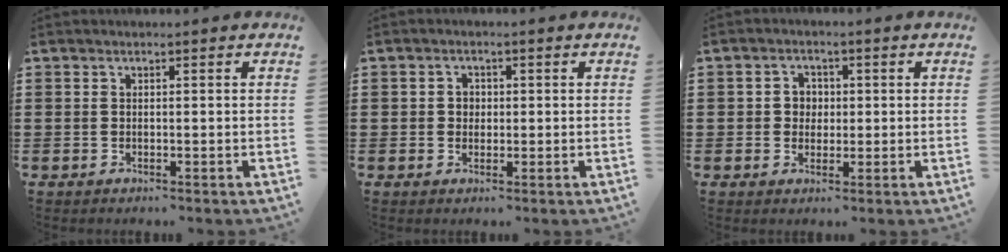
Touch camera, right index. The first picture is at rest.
{"total": 1.7, "force": [0.0, 1.5, 0.6], "torque": [-0.017, 0.008, -0.002]}
{"total": 2.9, "force": [-0.1, 2.7, 1.0], "torque": [-0.031, 0.009, -0.005]}